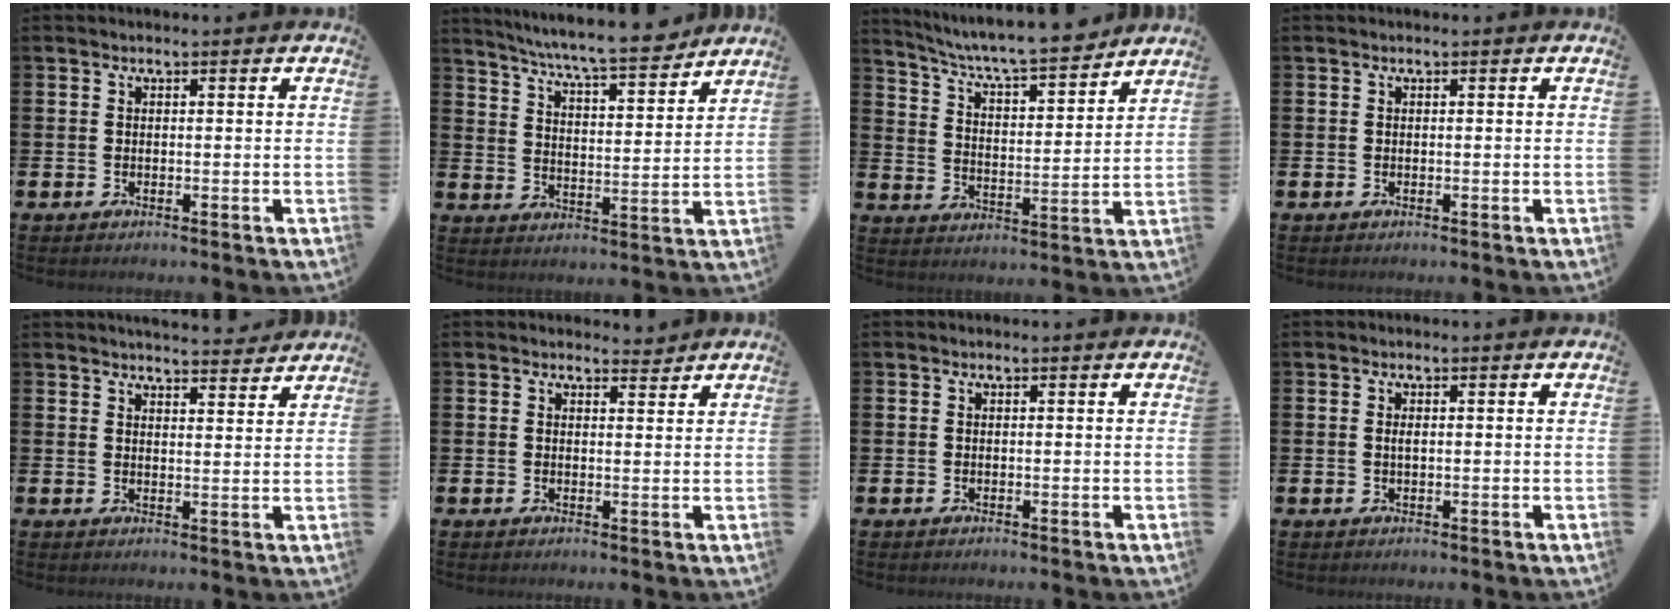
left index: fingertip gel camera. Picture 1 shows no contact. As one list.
[{"total": 8.0, "force": [7.5, 0.3, 3.0], "torque": [-0.079, -0.049, 0.130]}, {"total": 7.3, "force": [6.9, 0.5, 2.5], "torque": [-0.081, -0.053, 0.117]}, {"total": 0.0}, {"total": 3.9, "force": [3.9, 0.2, 0.2], "torque": [-0.003, -0.024, 0.069]}, {"total": 2.2, "force": [2.2, 0.5, 0.1], "torque": [0.003, -0.010, 0.038]}, {"total": 0.0}, {"total": 0.8, "force": [0.2, 0.2, 0.7], "torque": [-0.014, 0.002, 0.002]}]